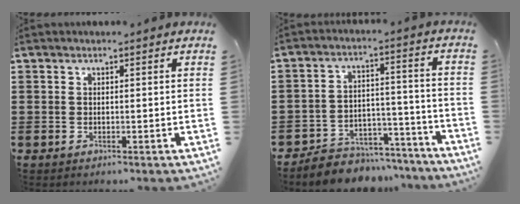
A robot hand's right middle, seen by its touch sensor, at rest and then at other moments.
{"total": 6.5, "force": [-6.2, 1.7, 0.4], "torque": [-0.003, 0.019, -0.122]}